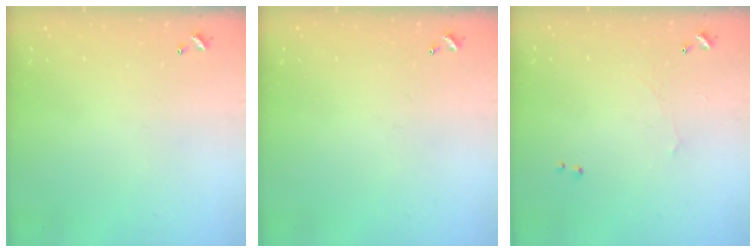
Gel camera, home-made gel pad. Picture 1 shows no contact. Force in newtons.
{"total": 0.0}
{"total": 0.7, "press": 0.1, "slide": 0.7}